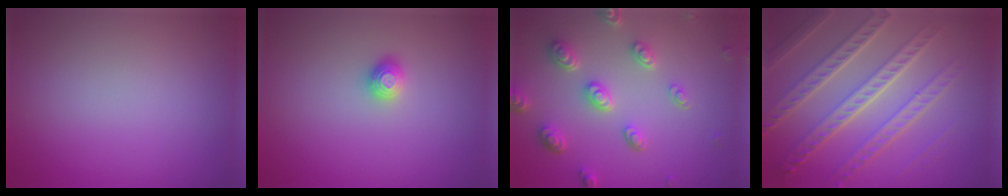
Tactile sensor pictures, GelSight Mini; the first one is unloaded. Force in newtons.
{"total": 1.2, "press": 1.1, "slide": 0.3}
{"total": 4.6, "press": 3.6, "slide": 2.8}
{"total": 7.9, "press": 5.5, "slide": 5.6}